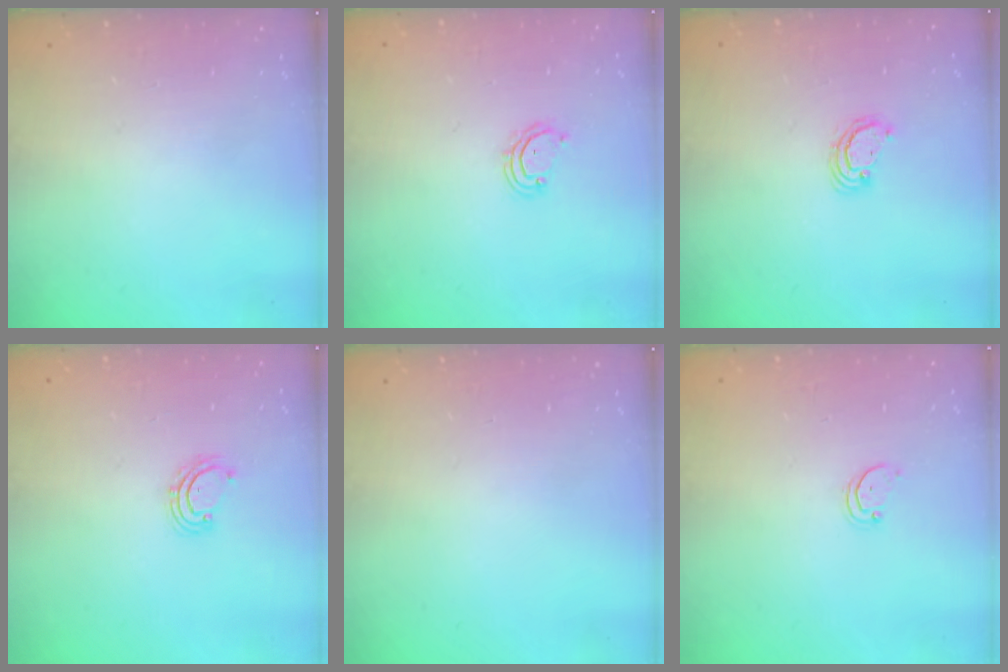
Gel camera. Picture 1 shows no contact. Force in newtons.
{"total": 3.5, "press": 3.5, "slide": 0.2}
{"total": 2.9, "press": 2.9, "slide": 0.3}
{"total": 3.3, "press": 3.3, "slide": 0.3}
{"total": 0.0}
{"total": 1.5, "press": 1.5, "slide": 0.1}